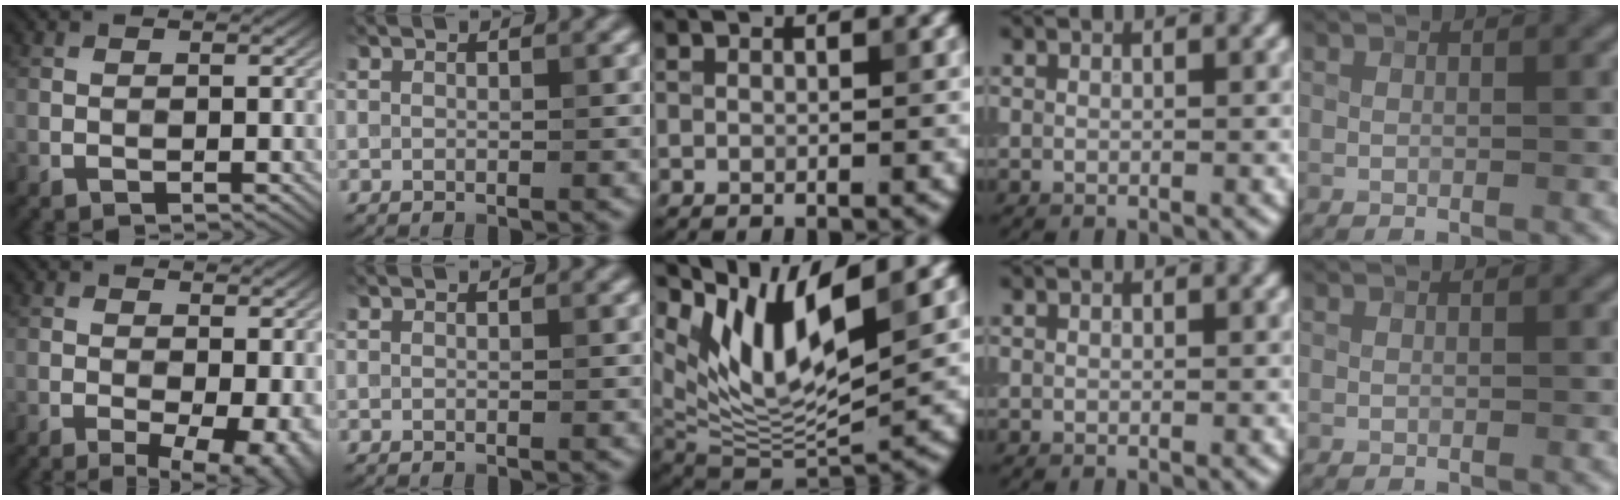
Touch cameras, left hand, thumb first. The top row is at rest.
{"thumb": {"total": 7.0, "force": [-1.8, 3.0, 6.1], "torque": [-0.089, -0.011, -0.020]}, "middle": {"total": 9.7, "force": [5.0, 3.4, 7.5], "torque": [-0.145, -0.010, 0.100]}}